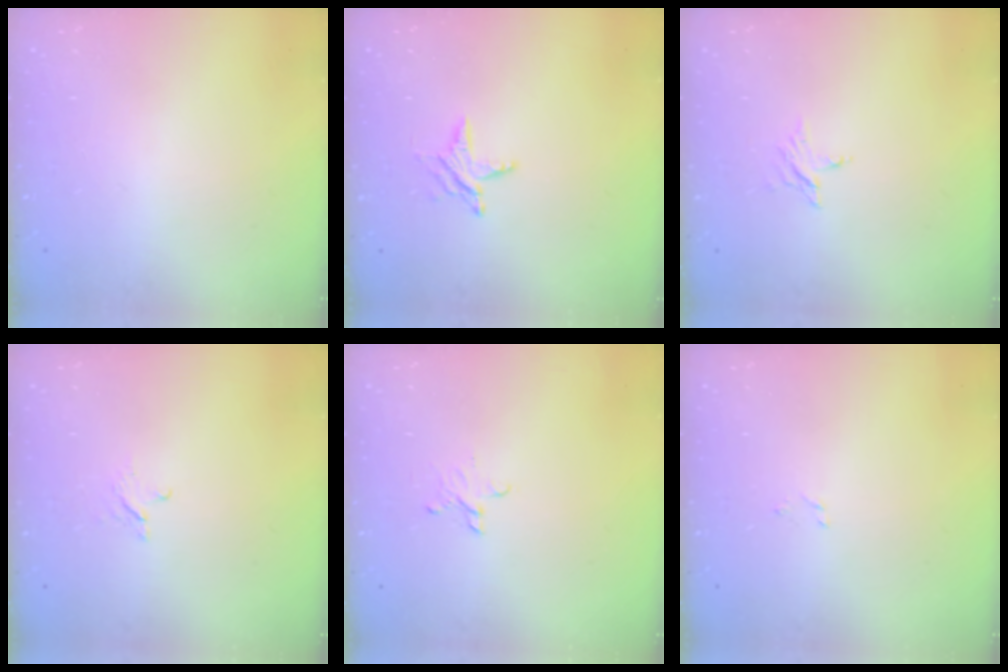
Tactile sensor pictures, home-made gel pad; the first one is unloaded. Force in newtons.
{"total": 5.5, "press": 5.5, "slide": 0.7}
{"total": 2.7, "press": 2.7, "slide": 0.3}
{"total": 2.6, "press": 2.6, "slide": 0.3}
{"total": 3.4, "press": 3.4, "slide": 0.3}
{"total": 1.6, "press": 1.5, "slide": 0.3}